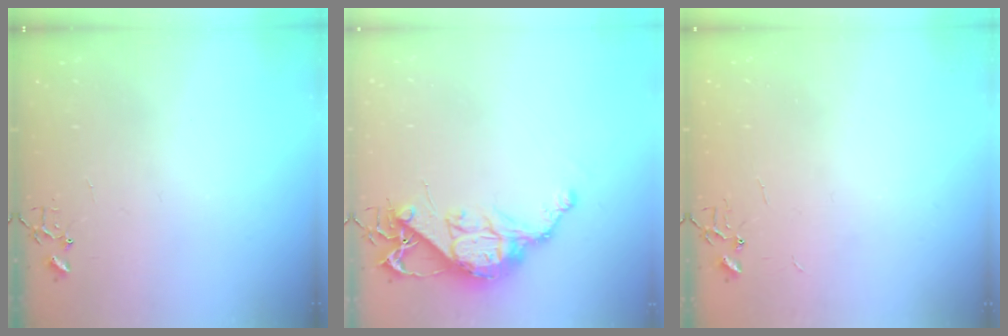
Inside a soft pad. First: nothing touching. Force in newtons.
{"total": 12.8, "press": 12.7, "slide": 1.0}
{"total": 2.2, "press": 2.2, "slide": 0.3}